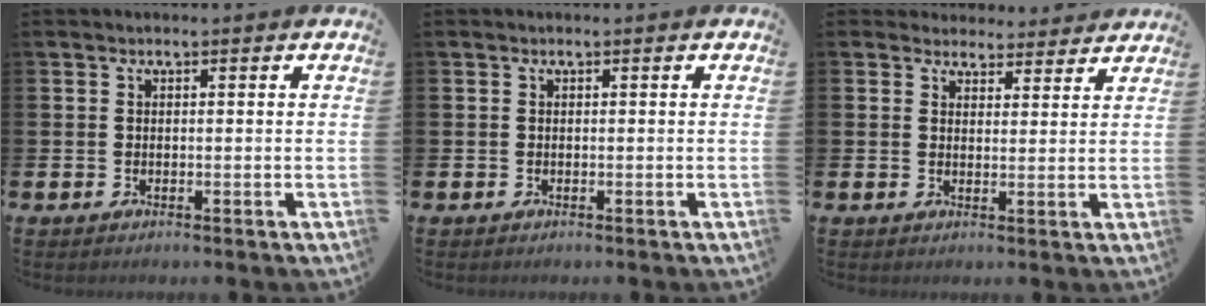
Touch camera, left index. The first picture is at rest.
{"total": 0.0}
{"total": 3.9, "force": [3.7, 1.3, -0.2], "torque": [0.002, -0.023, 0.065]}